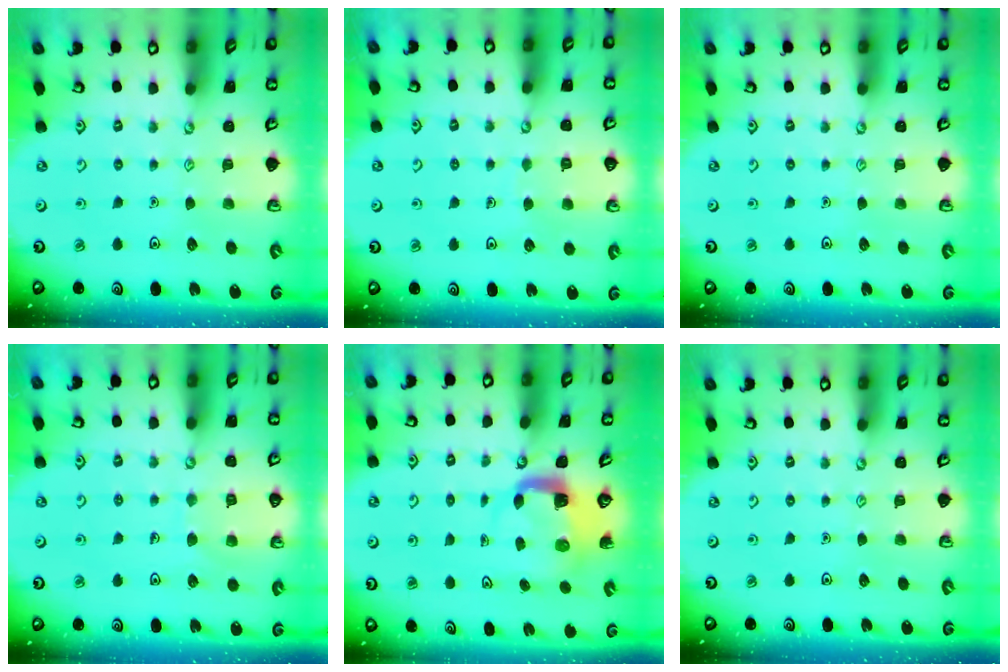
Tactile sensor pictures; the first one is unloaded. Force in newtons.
{"total": 3.5, "press": 3.5, "slide": 0.1}
{"total": 0.0}
{"total": 6.6, "press": 6.6, "slide": 0.6}
{"total": 4.0, "press": 4.0, "slide": 0.4}
{"total": 0.0}